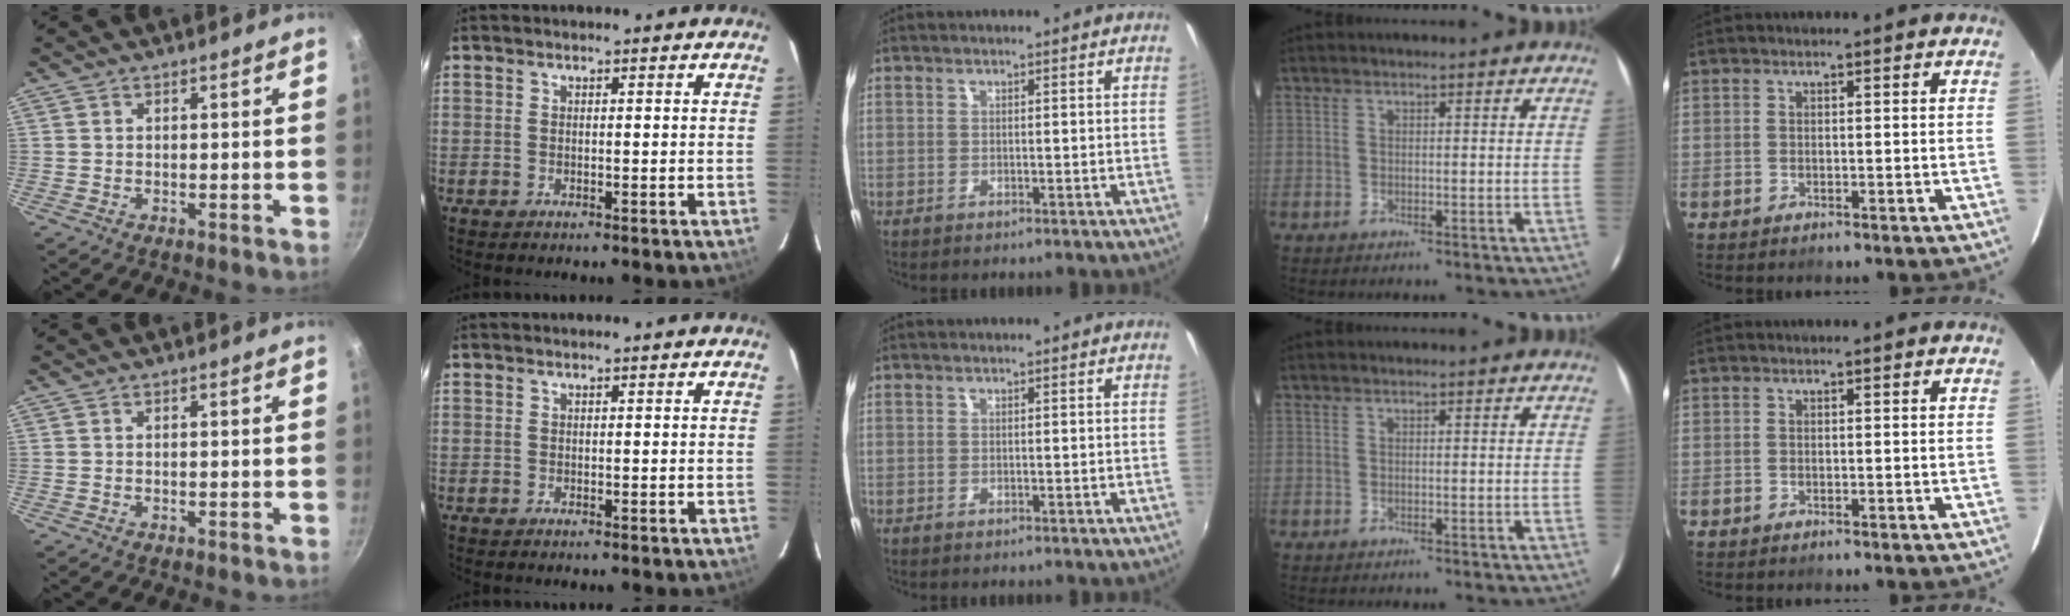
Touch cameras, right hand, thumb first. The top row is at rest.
{}